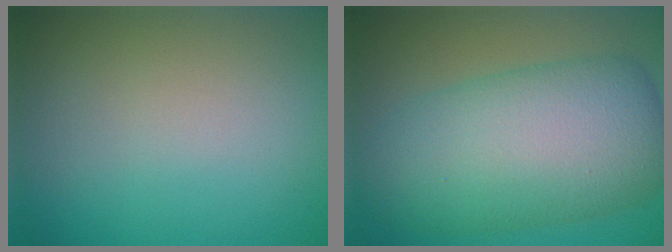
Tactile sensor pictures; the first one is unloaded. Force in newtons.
{"total": 11.0, "press": 11.0, "slide": 0.1}